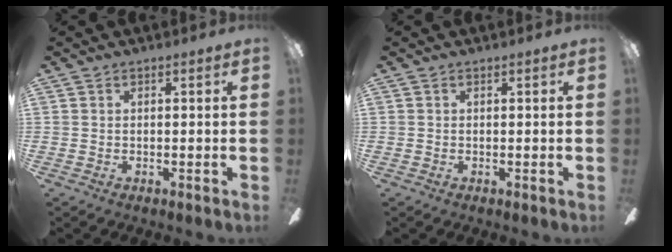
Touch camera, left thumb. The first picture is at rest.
{"total": 0.0}